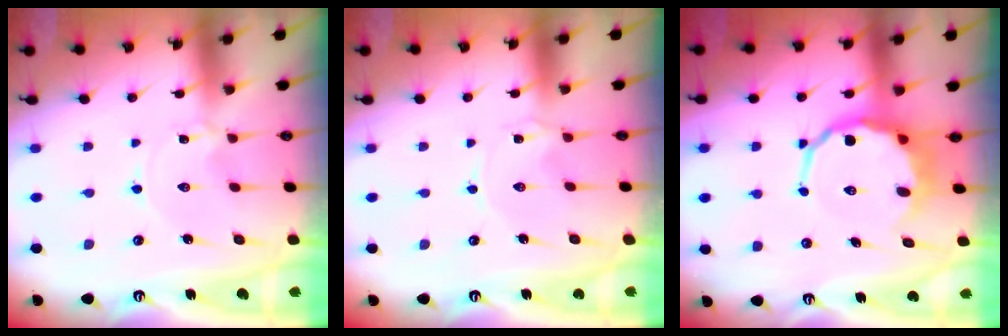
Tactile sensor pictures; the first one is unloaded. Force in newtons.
{"total": 0.0}
{"total": 8.3, "press": 7.8, "slide": 2.7}